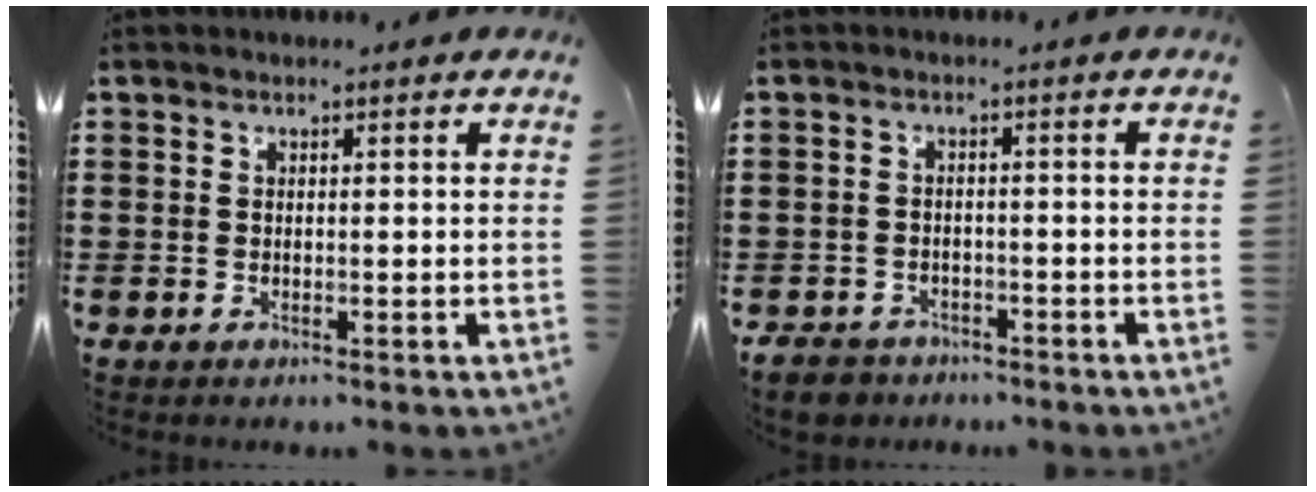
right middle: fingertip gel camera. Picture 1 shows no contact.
{"total": 3.3, "force": [-3.1, 1.0, 0.4], "torque": [-0.018, 0.001, -0.067]}